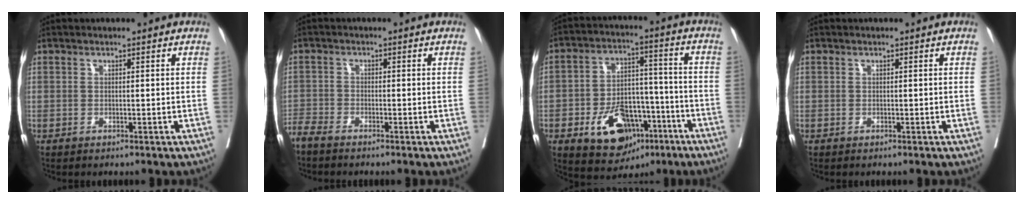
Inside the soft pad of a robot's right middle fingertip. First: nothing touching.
{"total": 2.8, "force": [-2.7, 0.1, 0.9], "torque": [-0.016, -0.008, -0.054]}
{"total": 13.4, "force": [-6.3, 8.0, 8.8], "torque": [-0.142, 0.014, -0.092]}
{"total": 0.0}